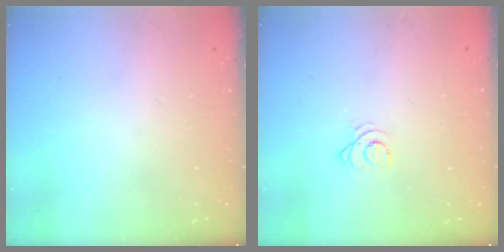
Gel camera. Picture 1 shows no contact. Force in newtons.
{"total": 2.4, "press": 2.4, "slide": 0.2}